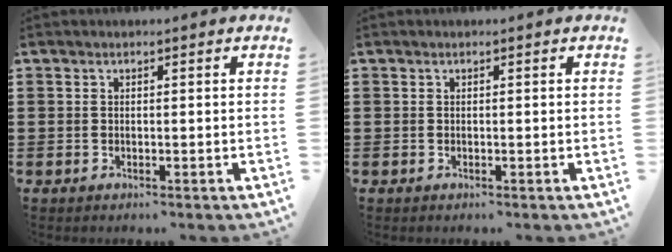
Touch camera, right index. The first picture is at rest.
{"total": 0.0}